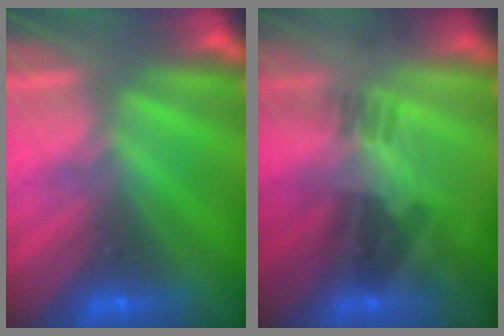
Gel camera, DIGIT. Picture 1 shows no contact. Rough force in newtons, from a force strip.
{"total": 2.2}